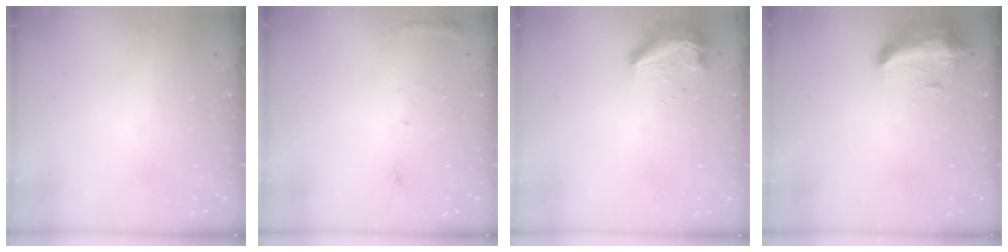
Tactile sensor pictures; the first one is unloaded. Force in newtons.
{"total": 6.9, "press": 6.9, "slide": 0.7}
{"total": 8.3, "press": 8.3, "slide": 0.9}
{"total": 9.5, "press": 9.4, "slide": 1.2}